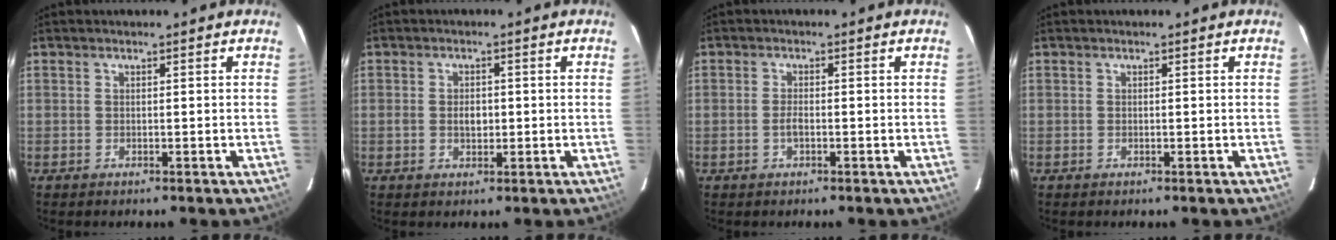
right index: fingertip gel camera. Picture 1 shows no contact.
{"total": 2.4, "force": [-0.2, 1.7, 1.8], "torque": [-0.029, 0.002, -0.002]}
{"total": 1.6, "force": [-0.5, 0.6, 1.4], "torque": [-0.030, 0.001, -0.011]}
{"total": 0.0}